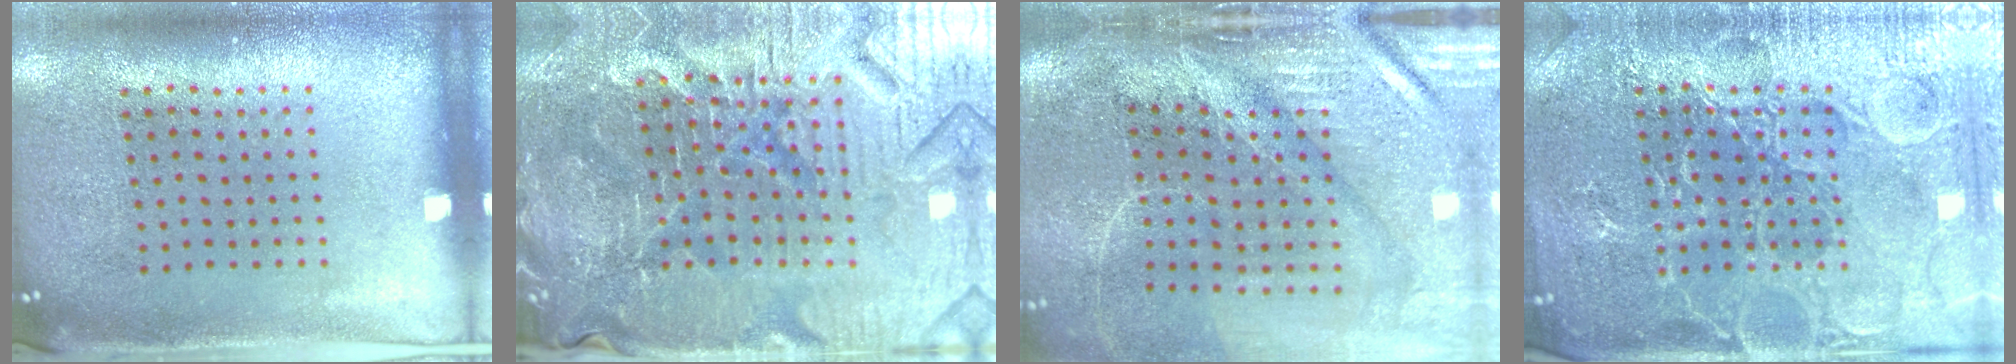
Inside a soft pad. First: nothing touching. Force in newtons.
{"total": 5.5, "press": 5.2, "slide": 1.6}
{"total": 4.6, "press": 3.8, "slide": 2.5}
{"total": 4.7, "press": 4.6, "slide": 0.6}